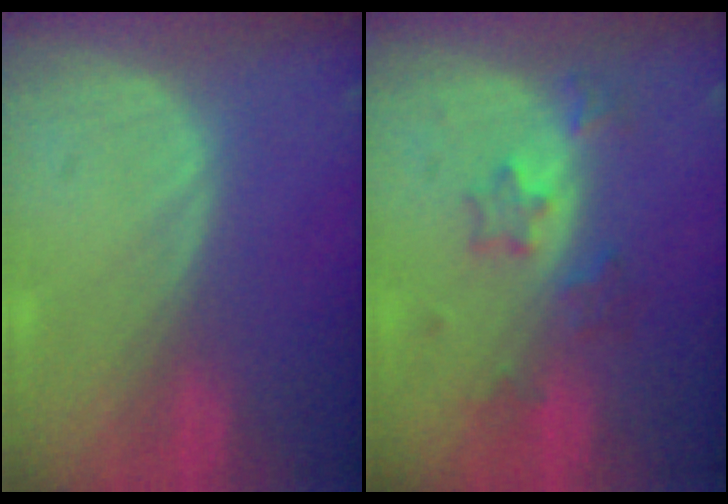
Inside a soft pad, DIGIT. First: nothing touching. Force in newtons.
{"total": 4.5, "press": 4.2, "slide": 1.5}